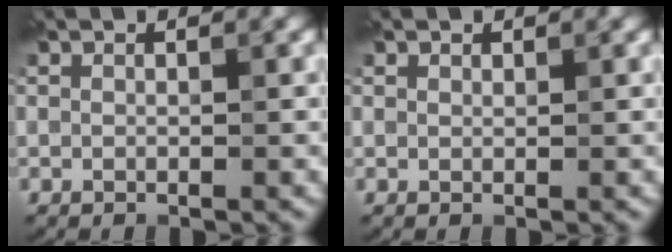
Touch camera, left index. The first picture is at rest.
{"total": 0.6, "force": [0.5, 0.3, 0.0], "torque": [0.002, 0.001, 0.010]}